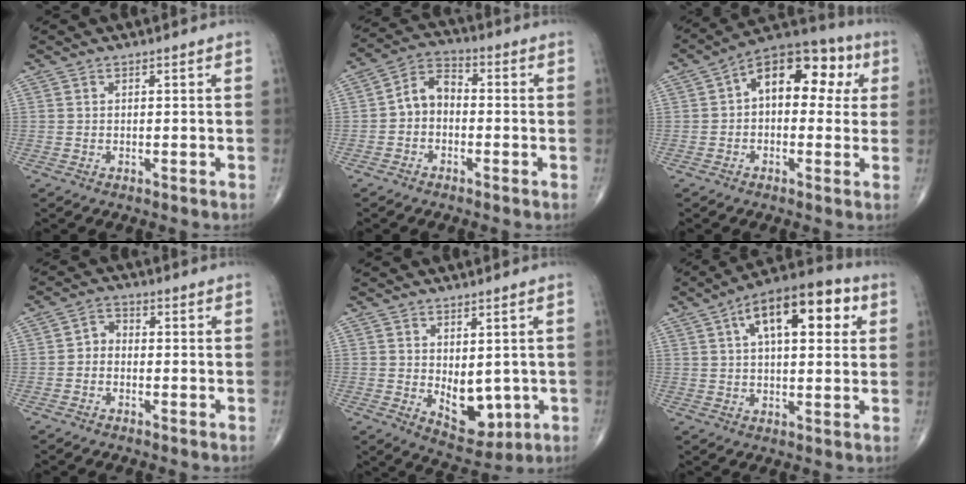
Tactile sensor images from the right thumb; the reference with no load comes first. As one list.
[{"total": 6.2, "force": [-1.0, 4.5, 4.1], "torque": [-0.057, 0.027, -0.036]}, {"total": 14.6, "force": [2.9, 8.9, 11.2], "torque": [-0.115, 0.040, 0.029]}, {"total": 2.8, "force": [-0.8, 2.2, 1.5], "torque": [-0.014, 0.015, -0.027]}, {"total": 8.2, "force": [-0.7, 4.8, 6.6], "torque": [-0.063, -0.012, 0.012]}, {"total": 16.2, "force": [5.5, 7.4, 13.4], "torque": [-0.178, 0.020, 0.075]}]